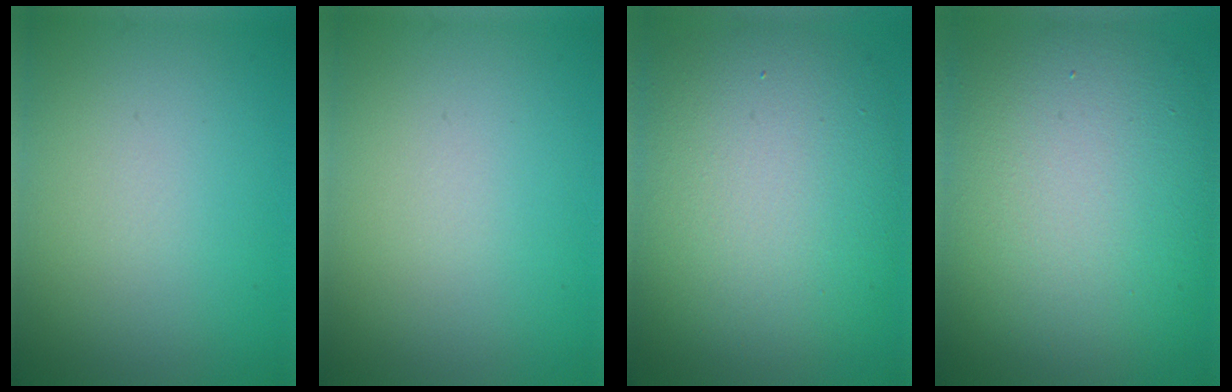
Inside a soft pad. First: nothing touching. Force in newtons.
{"total": 0.0}
{"total": 12.2, "press": 12.2, "slide": 0.3}
{"total": 14.0, "press": 13.9, "slide": 0.9}